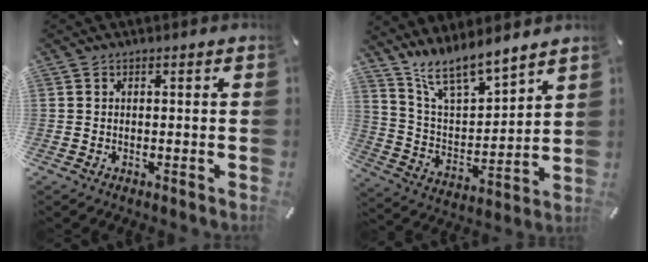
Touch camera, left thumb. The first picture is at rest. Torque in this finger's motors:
{"motor_torque": [1.42, -0.70, 1.05, -1.73, 0.11]}